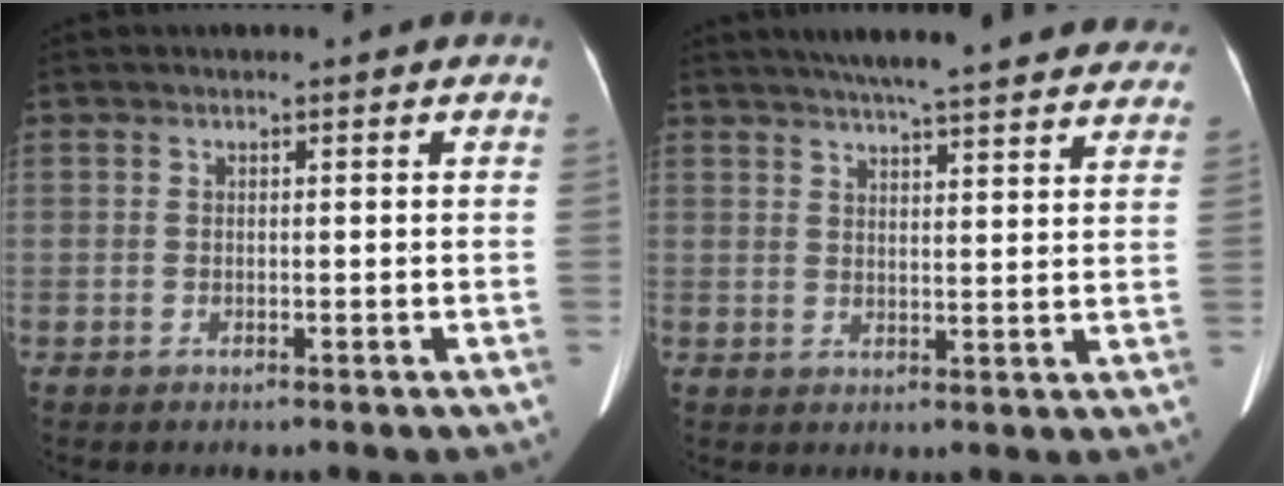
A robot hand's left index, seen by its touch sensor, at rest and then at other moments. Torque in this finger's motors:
{"motor_torque": [0.40, -0.63, 0.01, 0.03]}